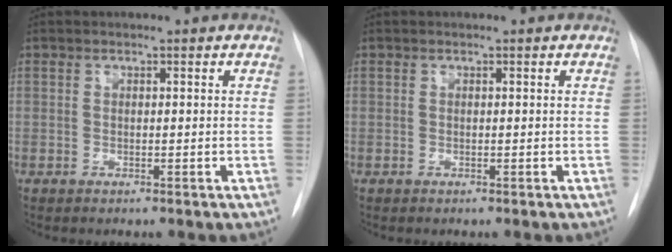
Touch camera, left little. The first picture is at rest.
{"total": 0.0}